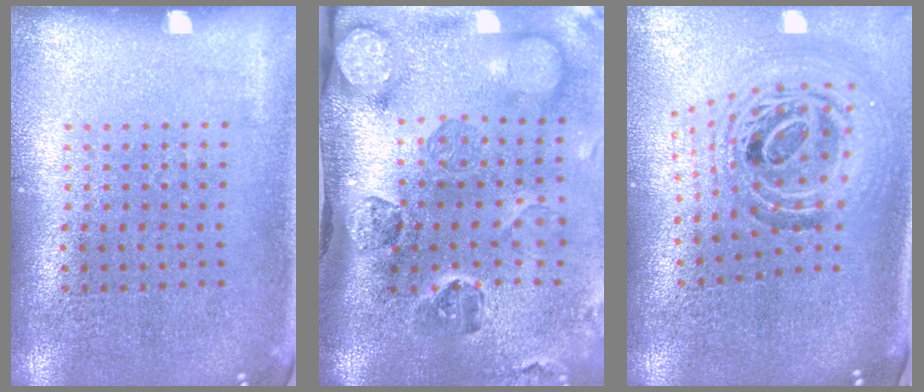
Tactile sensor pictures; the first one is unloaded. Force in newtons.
{"total": 4.9, "press": 3.5, "slide": 3.5}
{"total": 1.9, "press": 1.5, "slide": 1.1}